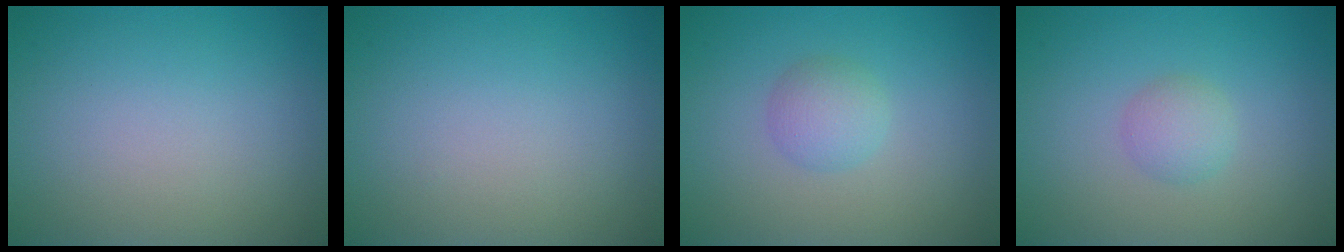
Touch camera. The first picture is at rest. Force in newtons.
{"total": 0.0}
{"total": 2.1, "press": 2.1, "slide": 0.1}
{"total": 1.8, "press": 1.8, "slide": 0.1}